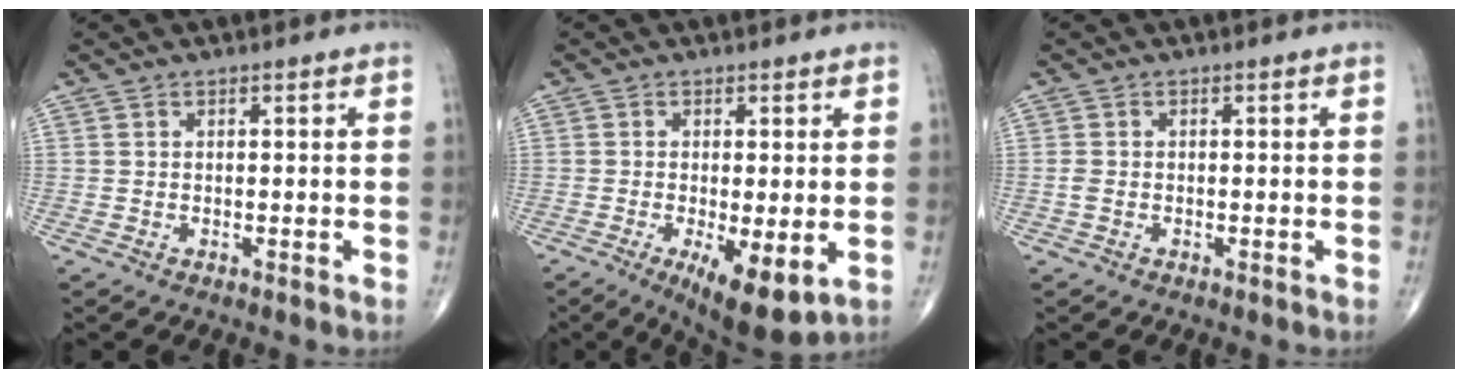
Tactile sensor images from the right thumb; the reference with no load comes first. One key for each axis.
{"total": 9.7, "fx": -2.8, "fy": 3.2, "fz": 8.7, "tx": -0.138, "ty": -0.022, "tz": -0.038}
{"total": 1.2, "fx": -0.4, "fy": 0.8, "fz": 0.8, "tx": -0.025, "ty": 0.002, "tz": -0.008}